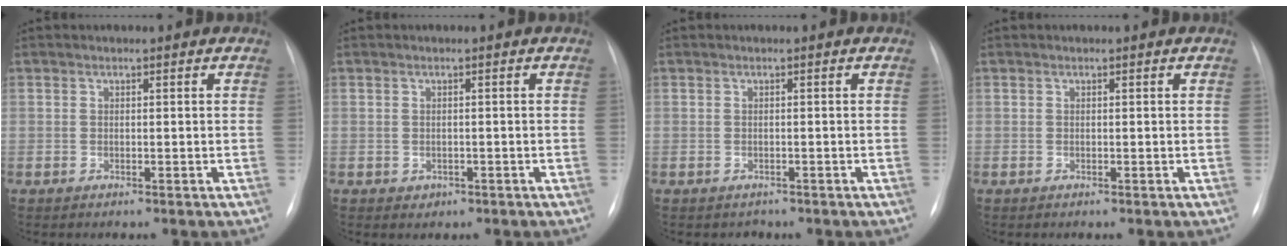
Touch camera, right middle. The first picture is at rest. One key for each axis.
{"total": 1.2, "fx": -0.5, "fy": 1.1, "fz": 0.3, "tx": -0.002, "ty": 0.003, "tz": -0.002}
{"total": 1.0, "fx": -0.8, "fy": 0.6, "fz": -0.1, "tx": -0.002, "ty": 0.001, "tz": -0.010}
{"total": 0.0}